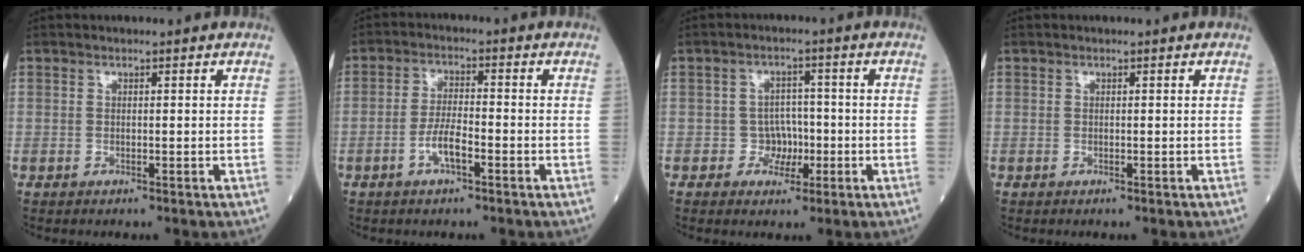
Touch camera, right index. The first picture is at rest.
{"total": 4.6, "force": [-2.0, 1.1, 3.9], "torque": [-0.076, 0.005, -0.039]}
{"total": 3.7, "force": [-1.1, 3.3, 1.3], "torque": [-0.006, 0.010, -0.015]}
{"total": 0.0}